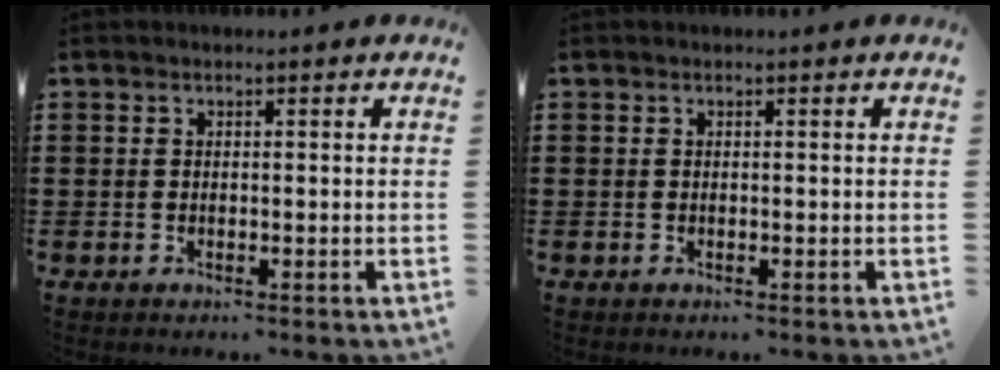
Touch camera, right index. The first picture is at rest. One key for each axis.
{"total": 0.0}